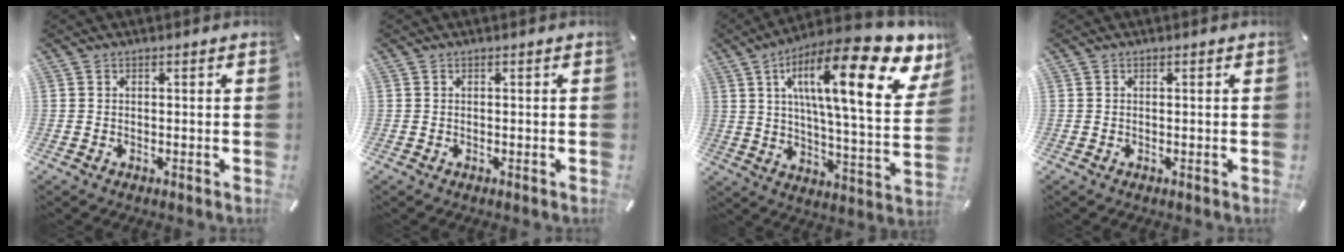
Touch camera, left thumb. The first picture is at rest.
{"total": 0.0}
{"total": 24.2, "force": [12.3, 6.9, 19.6], "torque": [-0.302, -0.082, 0.190]}
{"total": 0.0}